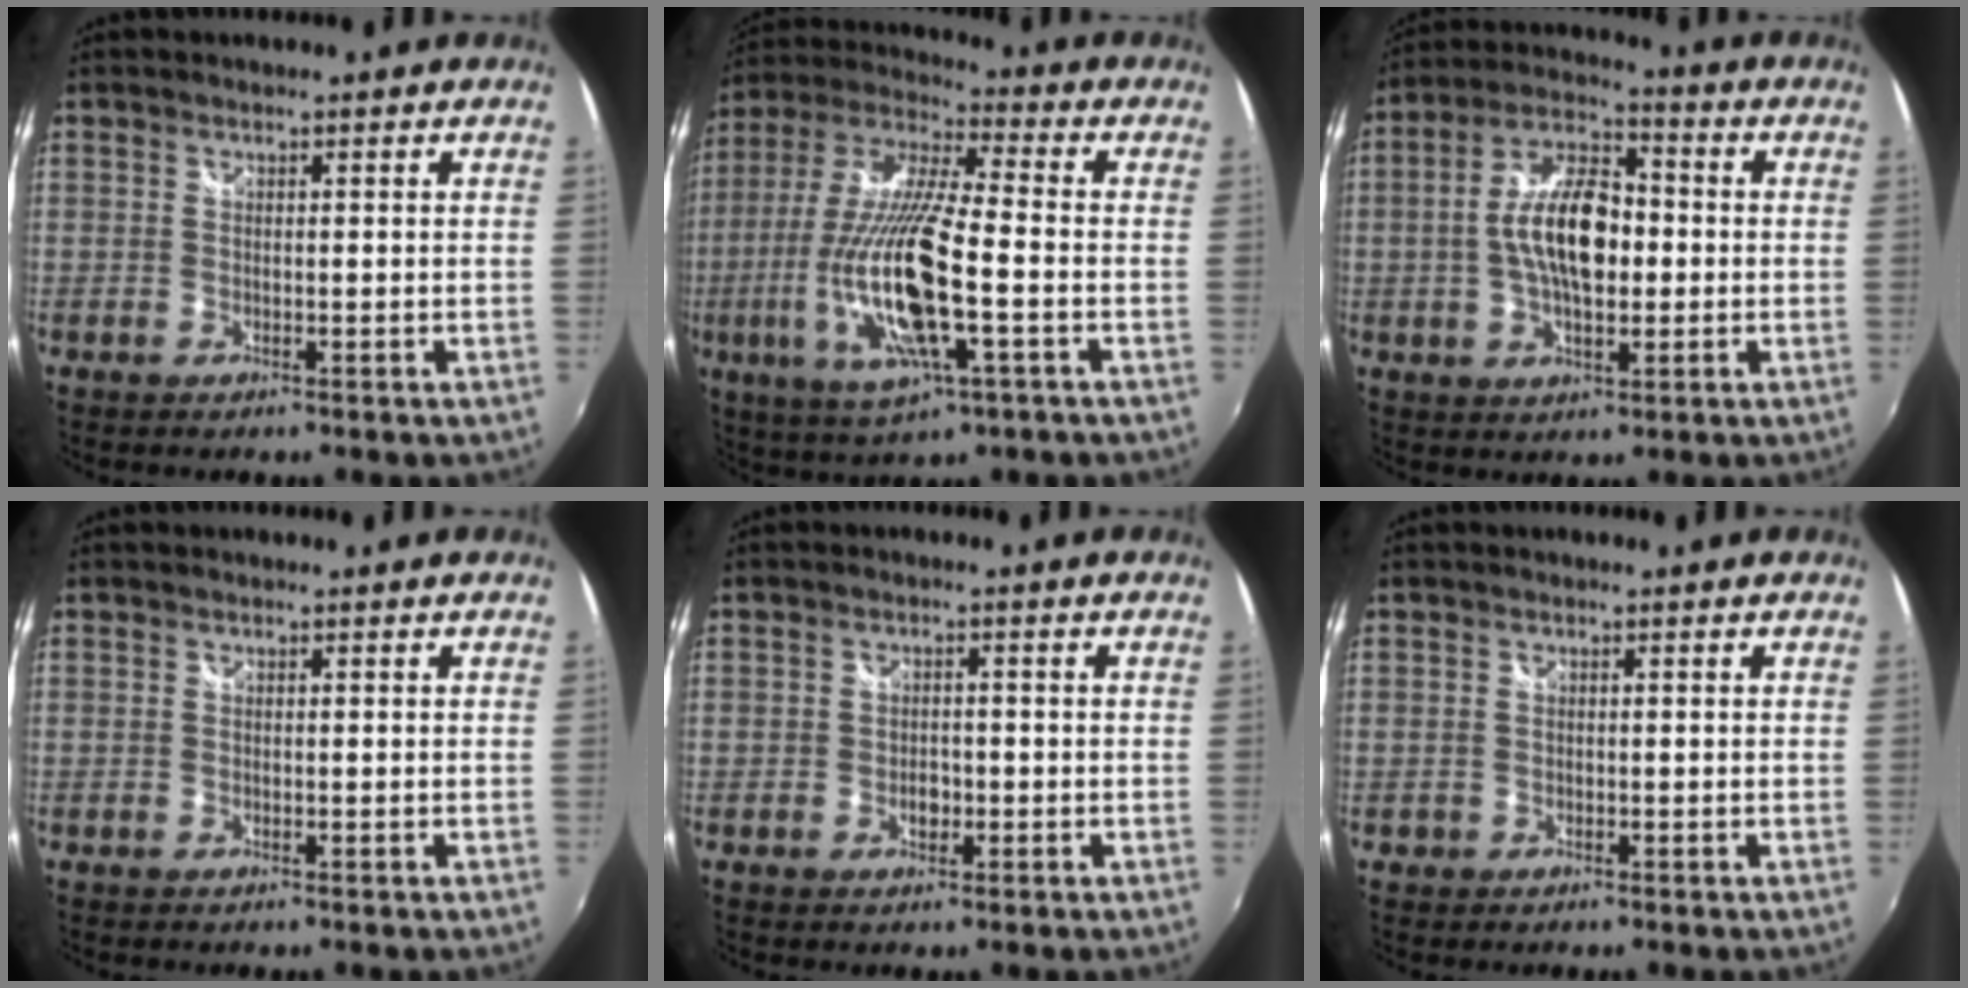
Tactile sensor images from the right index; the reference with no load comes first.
{"total": 20.6, "force": [-5.1, 5.1, 19.3], "torque": [-0.381, -0.028, -0.093]}
{"total": 12.9, "force": [-0.8, 6.1, 11.4], "torque": [-0.220, 0.014, -0.018]}
{"total": 0.0}
{"total": 2.3, "force": [-0.7, 1.8, 1.3], "torque": [-0.021, 0.001, -0.014]}
{"total": 1.2, "force": [-0.3, 1.1, 0.1], "torque": [-0.004, 0.001, -0.002]}